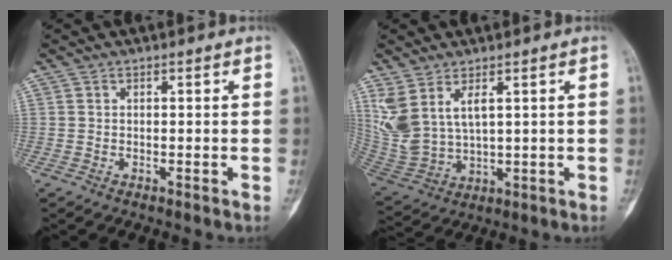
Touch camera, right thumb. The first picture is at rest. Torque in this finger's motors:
{"motor_torque": [-1.11, 1.32, 0.12, 0.05, 0.13]}